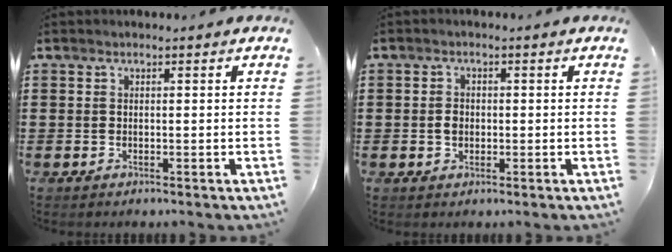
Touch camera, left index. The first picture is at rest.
{"total": 1.9, "force": [-0.1, 1.5, 1.2], "torque": [-0.026, 0.007, -0.004]}